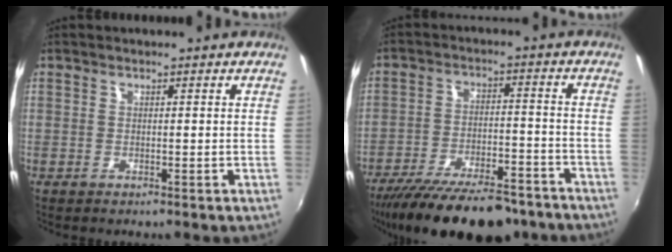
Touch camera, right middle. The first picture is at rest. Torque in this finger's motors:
{"motor_torque": [1.09, -1.05, 0.34, 0.21]}